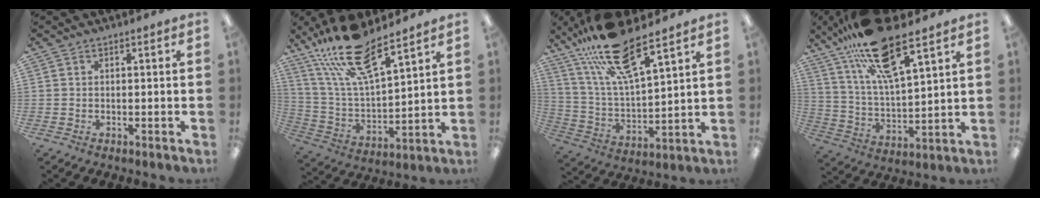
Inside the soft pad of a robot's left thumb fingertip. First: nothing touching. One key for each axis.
{"total": 18.7, "fx": 14.0, "fy": 5.3, "fz": 11.2, "tx": -0.226, "ty": -0.070, "tz": 0.244}
{"total": 19.5, "fx": 14.1, "fy": 4.9, "fz": 12.5, "tx": -0.246, "ty": -0.067, "tz": 0.244}
{"total": 19.9, "fx": 13.9, "fy": 5.2, "fz": 13.2, "tx": -0.240, "ty": -0.069, "tz": 0.235}